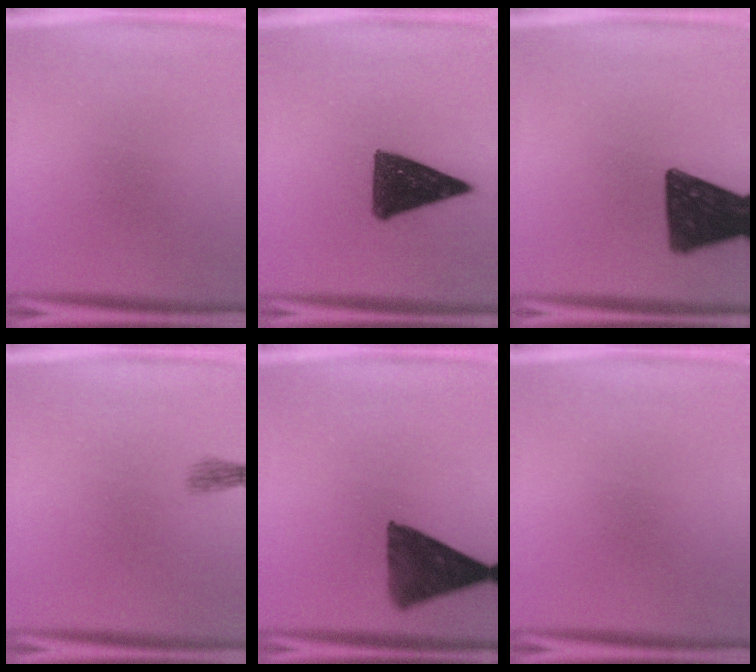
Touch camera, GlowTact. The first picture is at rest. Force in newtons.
{"total": 12.9}
{"total": 16.1}
{"total": 1.4}
{"total": 11.0}
{"total": 0.0}